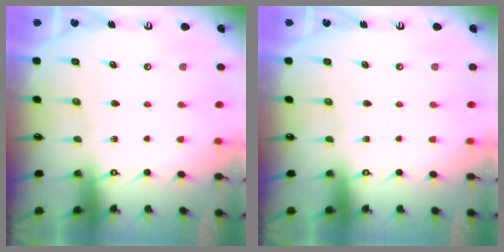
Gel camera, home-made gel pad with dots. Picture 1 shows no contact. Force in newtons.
{"total": 0.0}